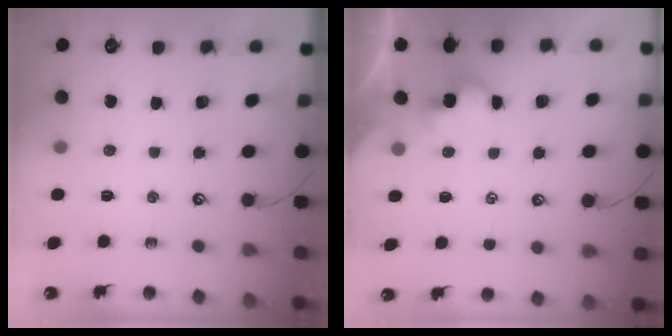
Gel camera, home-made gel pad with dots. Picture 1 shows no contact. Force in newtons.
{"total": 1.8, "press": 1.7, "slide": 0.2}